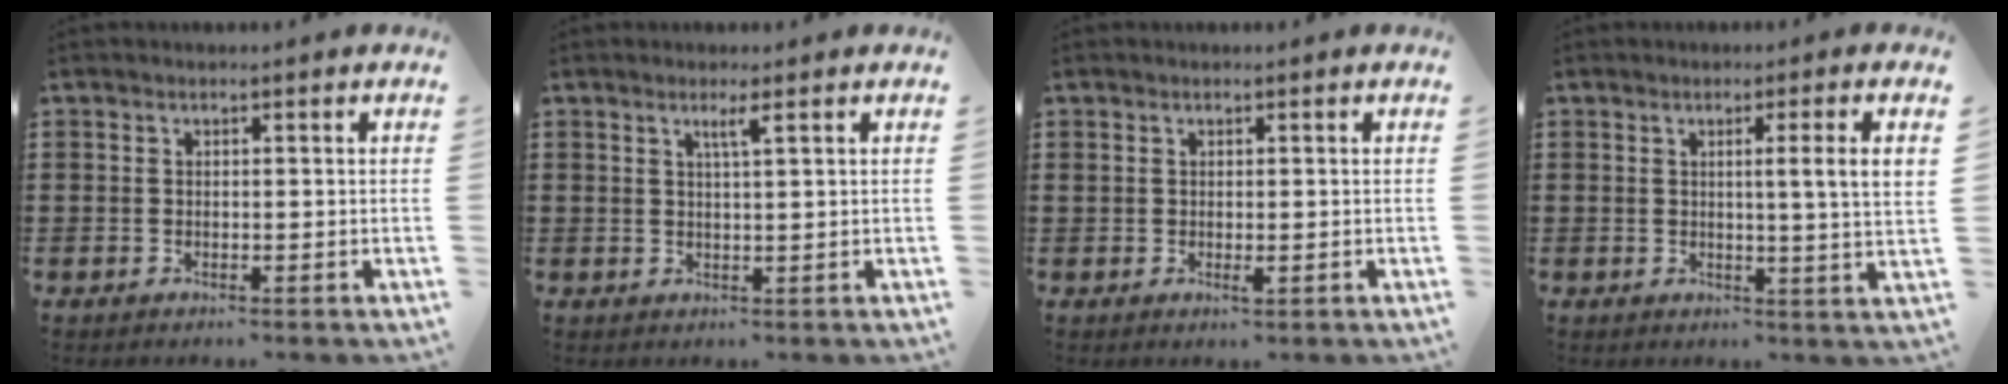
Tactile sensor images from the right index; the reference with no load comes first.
{"total": 1.8, "force": [1.0, 0.0, 1.6], "torque": [-0.032, -0.001, 0.015]}
{"total": 1.1, "force": [0.0, 0.3, 1.1], "torque": [-0.020, -0.003, 0.001]}
{"total": 5.1, "force": [1.3, -0.8, 4.9], "torque": [-0.086, -0.013, 0.015]}